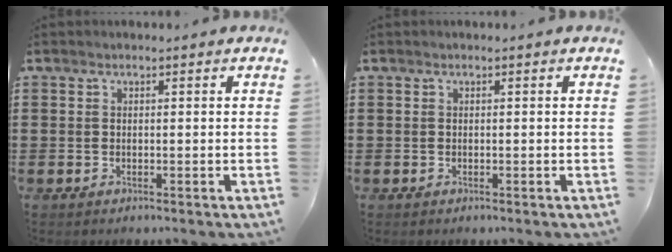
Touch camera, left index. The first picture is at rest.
{"total": 0.0}